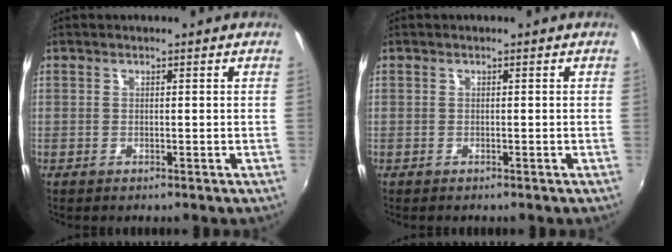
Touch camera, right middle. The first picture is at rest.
{"total": 0.0}